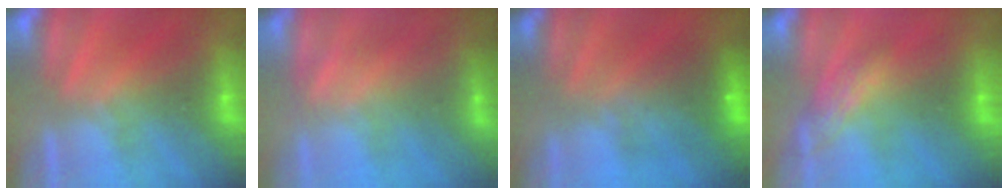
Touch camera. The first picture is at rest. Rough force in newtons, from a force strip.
{"total": 1.7}
{"total": 5.5}
{"total": 2.7}